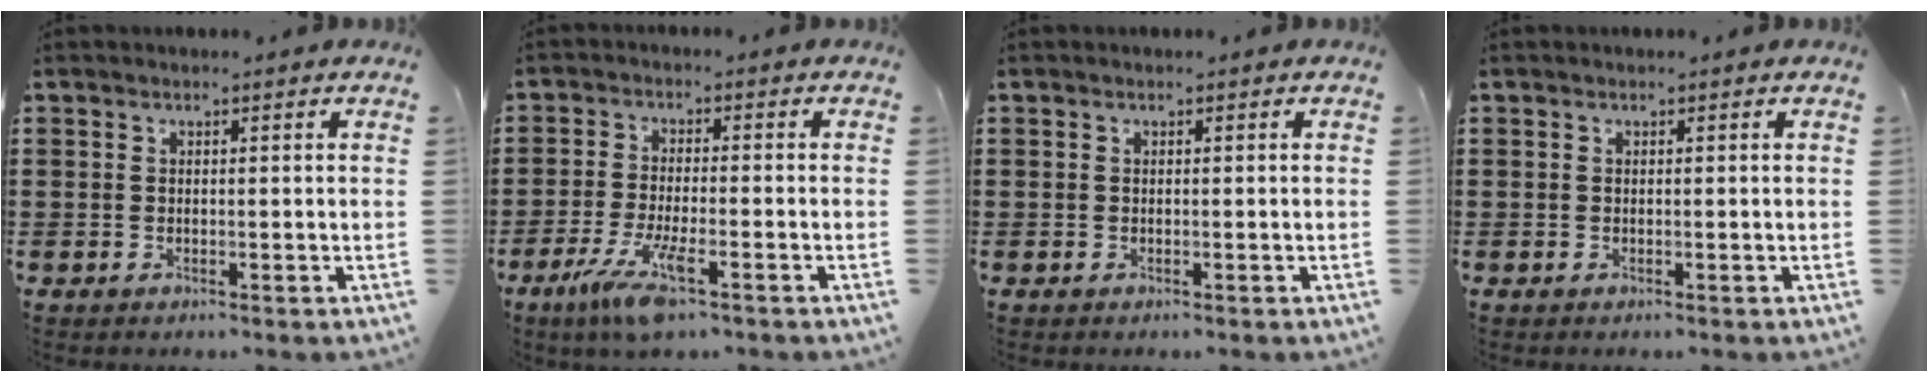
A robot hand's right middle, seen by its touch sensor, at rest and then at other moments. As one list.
[{"total": 7.2, "force": [-3.7, 1.1, 6.1], "torque": [-0.137, -0.021, -0.071]}, {"total": 0.0}, {"total": 0.0}]